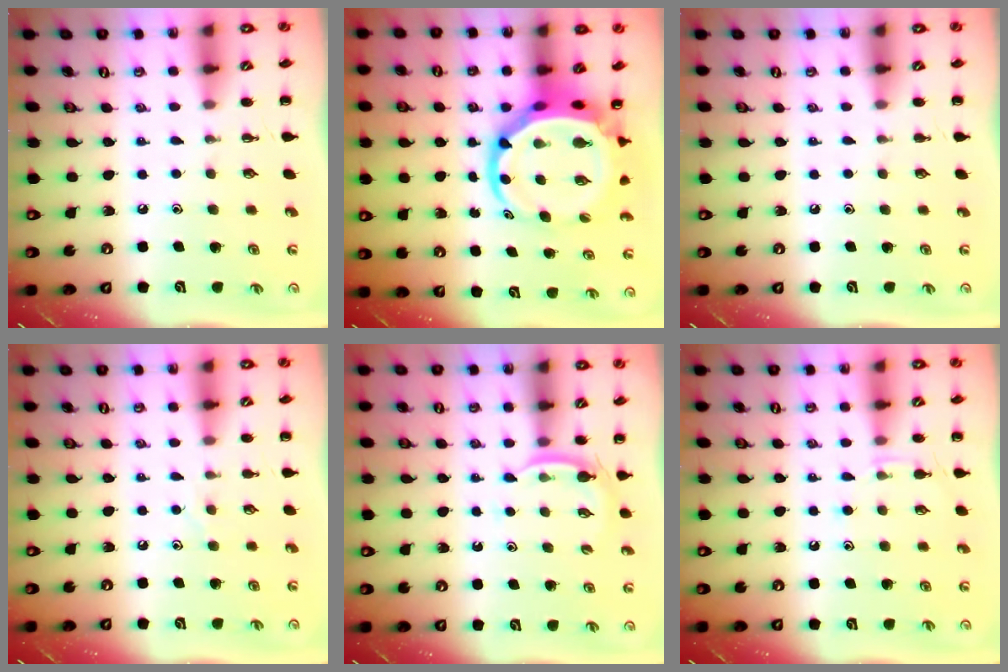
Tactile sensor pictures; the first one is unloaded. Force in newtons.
{"total": 9.1, "press": 8.8, "slide": 2.5}
{"total": 0.0}
{"total": 4.8, "press": 4.6, "slide": 1.0}
{"total": 3.7, "press": 3.5, "slide": 1.2}
{"total": 6.5, "press": 6.2, "slide": 1.8}